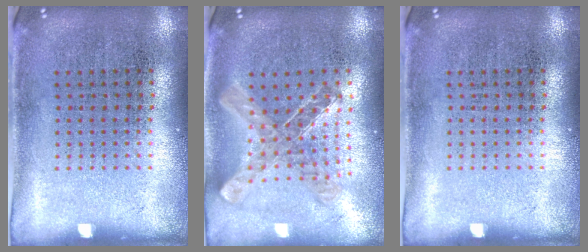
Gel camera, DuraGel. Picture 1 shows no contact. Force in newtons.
{"total": 0.9, "press": 0.9, "slide": 0.1}
{"total": 0.0}